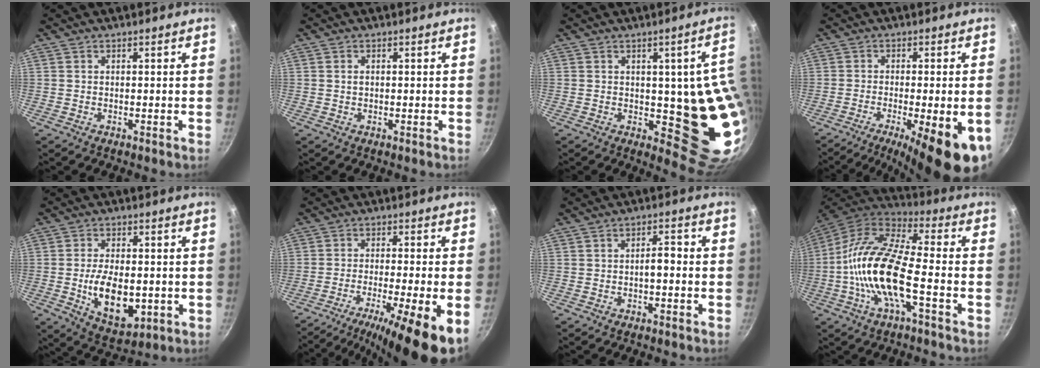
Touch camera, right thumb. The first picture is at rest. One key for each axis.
{"total": 0.9, "fx": 0.1, "fy": 0.6, "fz": 0.6, "tx": -0.010, "ty": 0.003, "tz": 0.002}
{"total": 13.7, "fx": 0.7, "fy": 5.0, "fz": 12.8, "tx": -0.095, "ty": -0.028, "tz": 0.014}
{"total": 16.3, "fx": -6.6, "fy": 4.3, "fz": 14.2, "tx": -0.190, "ty": -0.003, "tz": -0.090}
{"total": 12.1, "fx": -1.5, "fy": 6.8, "fz": 9.8, "tx": -0.151, "ty": -0.008, "tz": -0.013}
{"total": 12.9, "fx": -6.8, "fy": 1.1, "fz": 10.9, "tx": -0.185, "ty": 0.008, "tz": -0.113}
{"total": 3.1, "fx": -0.6, "fy": 1.4, "fz": 2.7, "tx": -0.033, "ty": 0.017, "tz": -0.011}
{"total": 17.4, "fx": -3.6, "fy": 6.0, "fz": 15.9, "tx": -0.306, "ty": 0.038, "tz": -0.089}